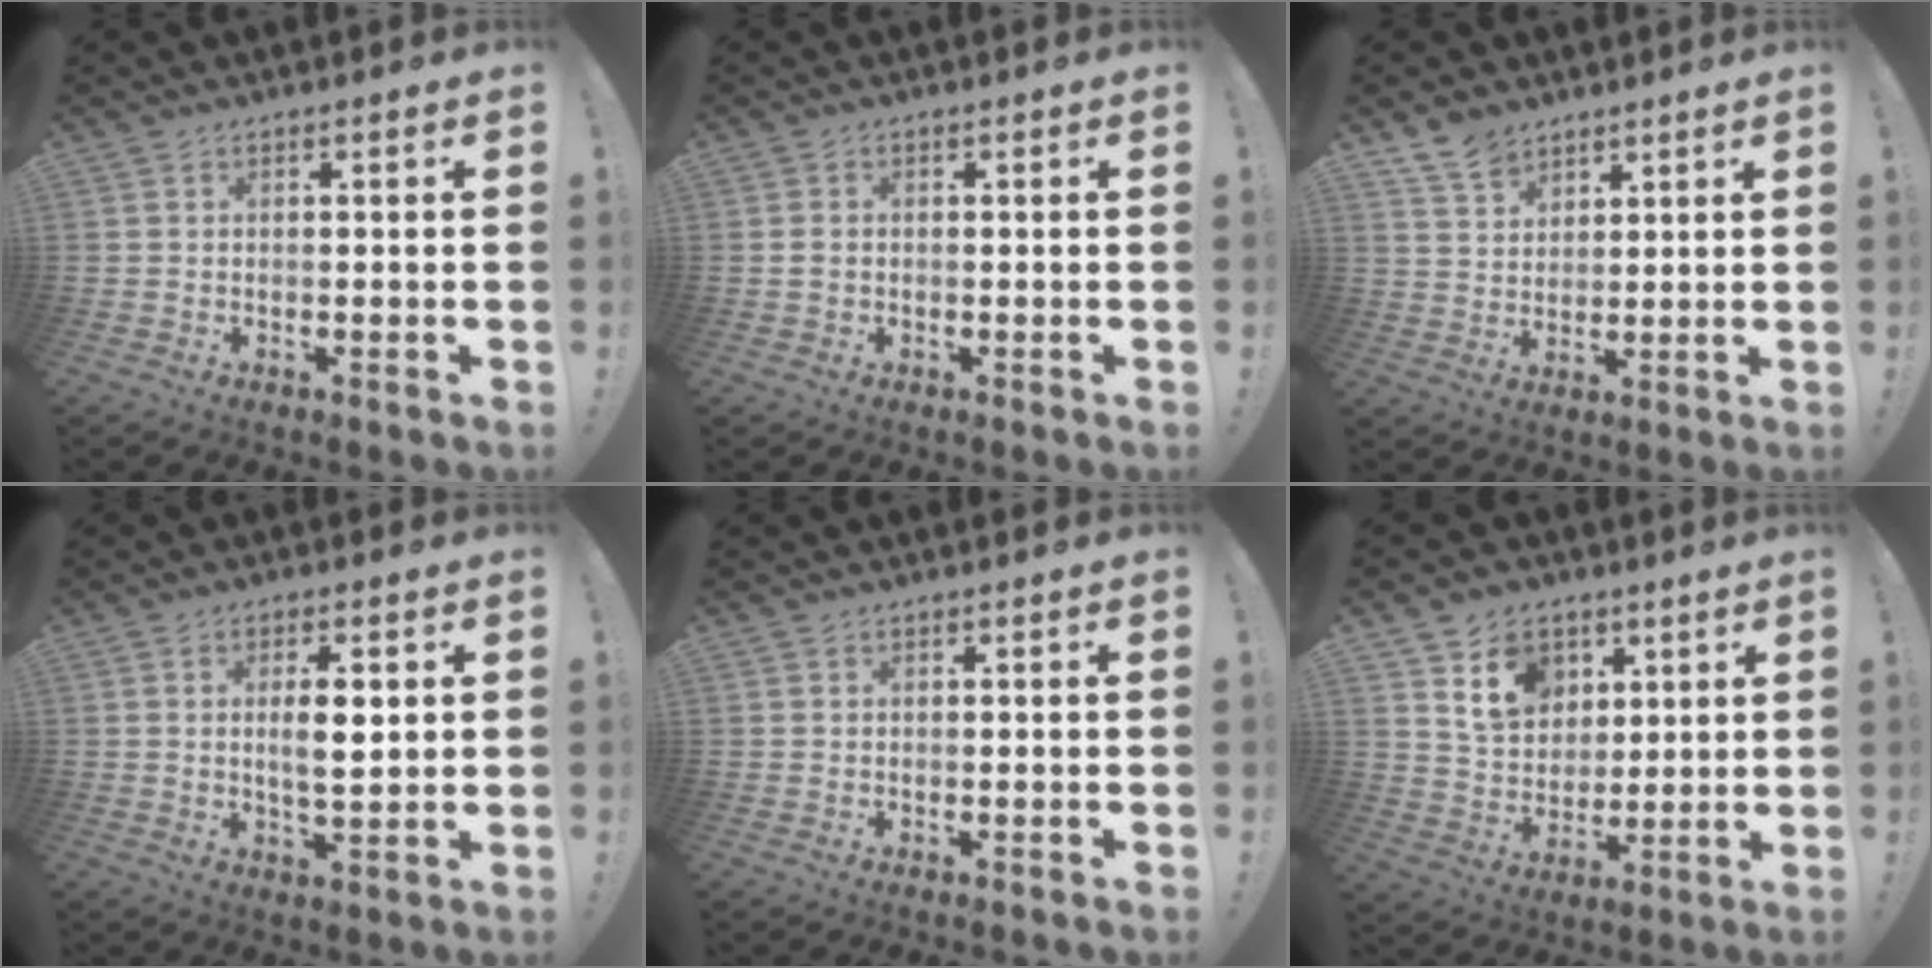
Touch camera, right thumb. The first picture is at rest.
{"total": 1.2, "force": [-0.2, 1.0, 0.6], "torque": [-0.018, 0.008, -0.001]}
{"total": 7.7, "force": [6.0, 4.5, 1.7], "torque": [-0.031, -0.039, 0.118]}
{"total": 6.7, "force": [1.2, 2.1, 6.2], "torque": [-0.102, -0.010, 0.014]}
{"total": 0.0}
{"total": 13.3, "force": [6.9, 10.0, 5.3], "torque": [-0.085, -0.029, 0.137]}